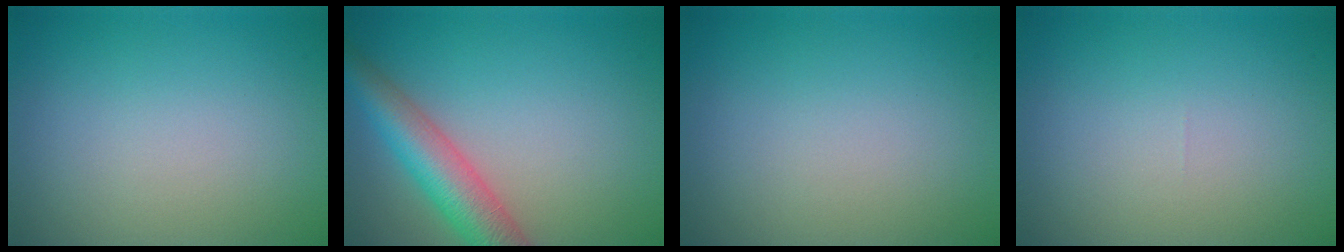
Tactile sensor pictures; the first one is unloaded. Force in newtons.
{"total": 5.9, "press": 5.9, "slide": 0.2}
{"total": 0.0}
{"total": 0.0}